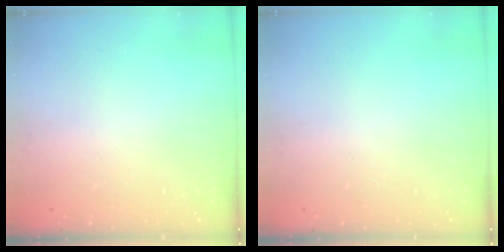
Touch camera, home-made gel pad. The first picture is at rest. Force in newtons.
{"total": 0.0}